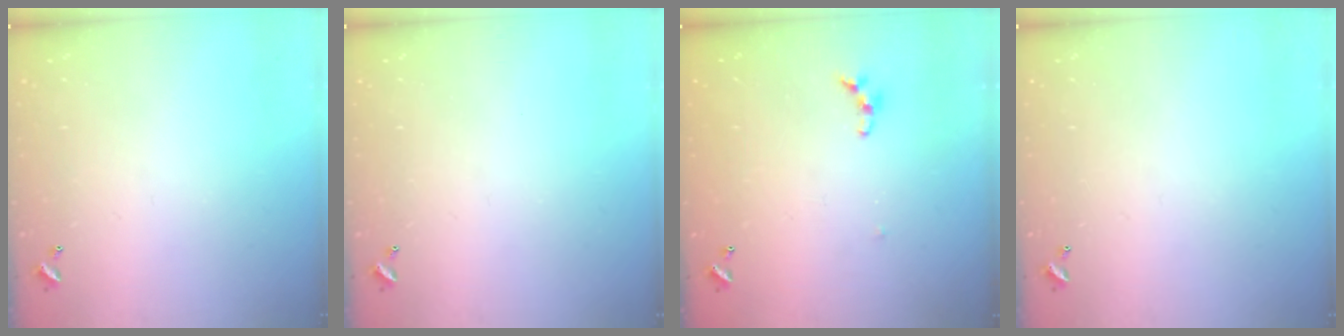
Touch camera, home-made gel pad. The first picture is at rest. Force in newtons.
{"total": 0.0}
{"total": 4.6, "press": 4.5, "slide": 0.7}
{"total": 0.0}